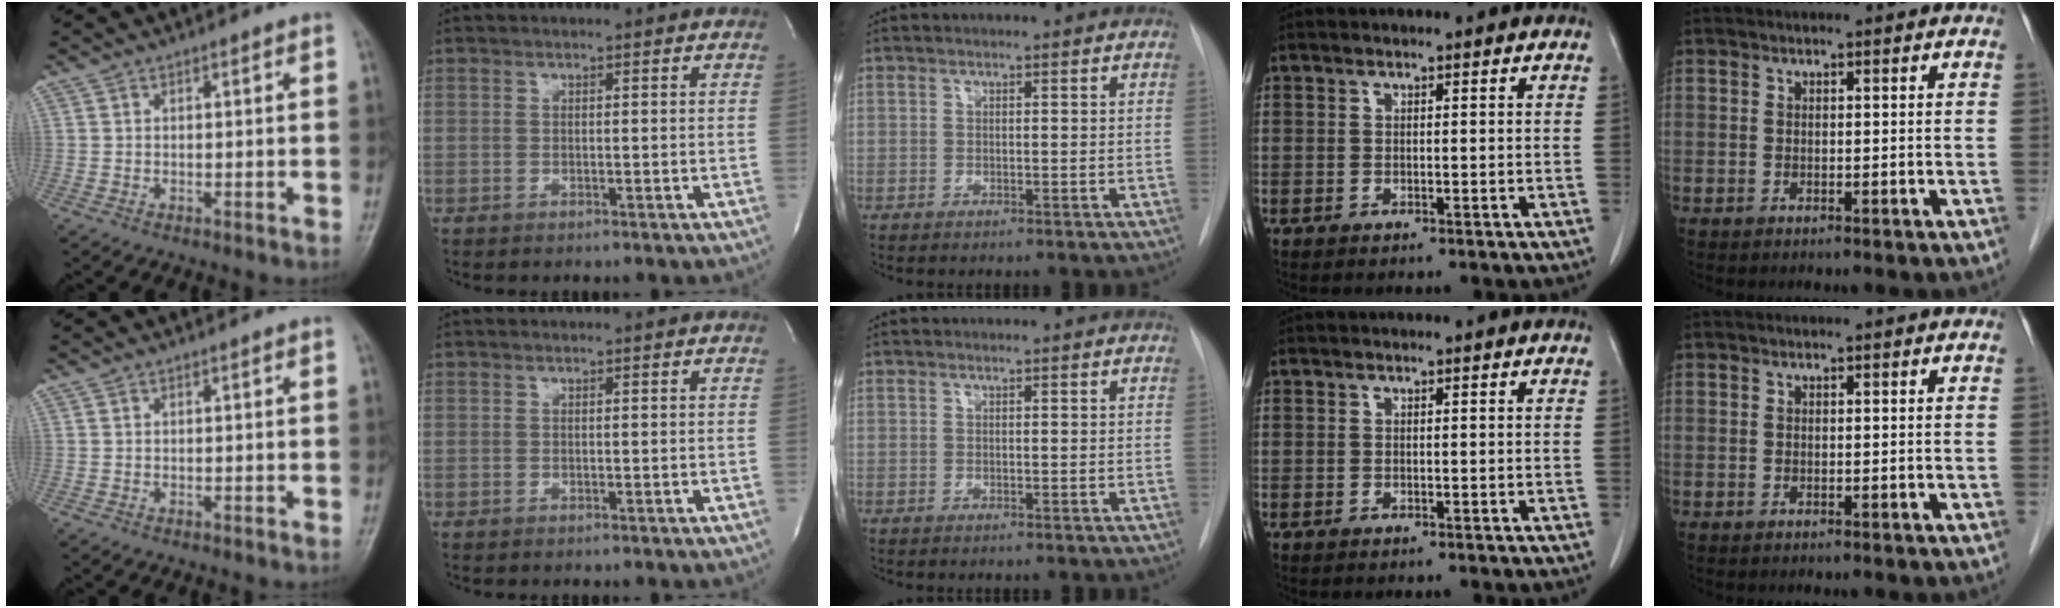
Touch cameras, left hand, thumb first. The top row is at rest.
{}